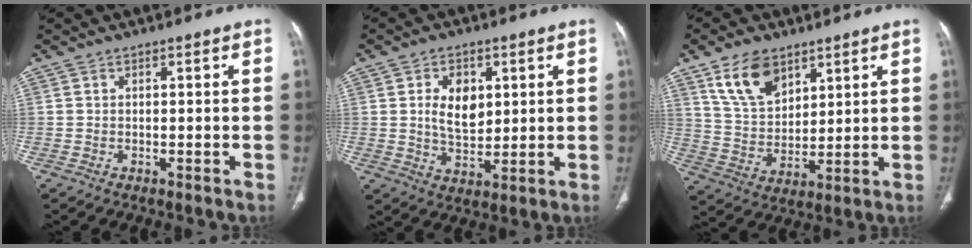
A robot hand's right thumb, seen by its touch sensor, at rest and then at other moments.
{"total": 8.1, "force": [2.1, 5.3, 5.8], "torque": [-0.071, -0.015, 0.042]}
{"total": 11.4, "force": [6.9, 6.7, 6.2], "torque": [-0.094, -0.033, 0.140]}